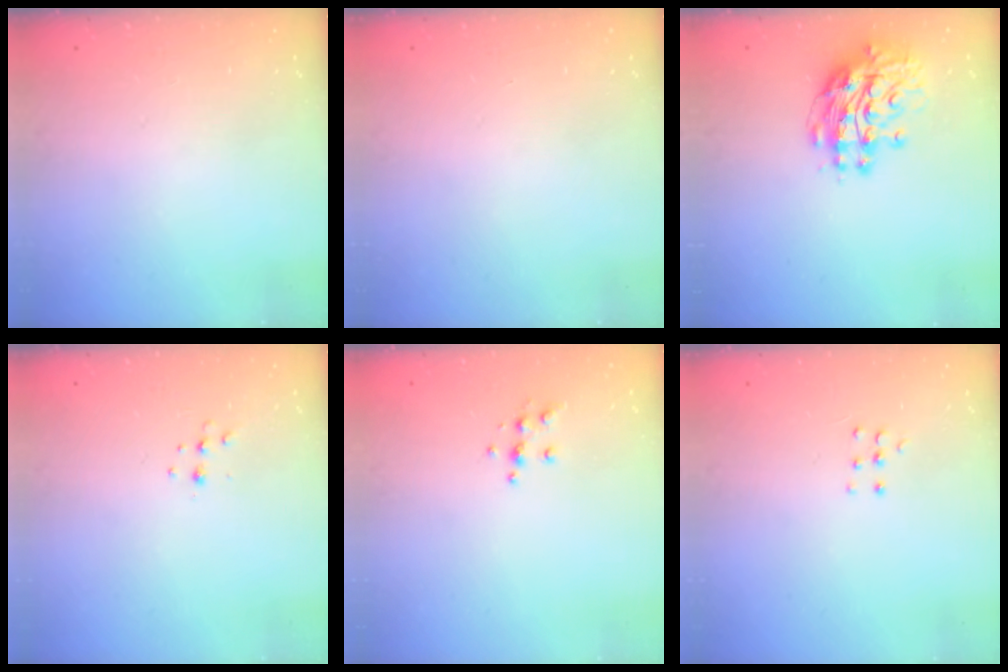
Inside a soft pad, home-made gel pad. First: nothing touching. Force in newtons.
{"total": 0.0}
{"total": 12.2, "press": 12.1, "slide": 1.1}
{"total": 3.8, "press": 3.7, "slide": 0.7}
{"total": 5.6, "press": 5.6, "slide": 0.6}
{"total": 3.8, "press": 3.8, "slide": 0.4}